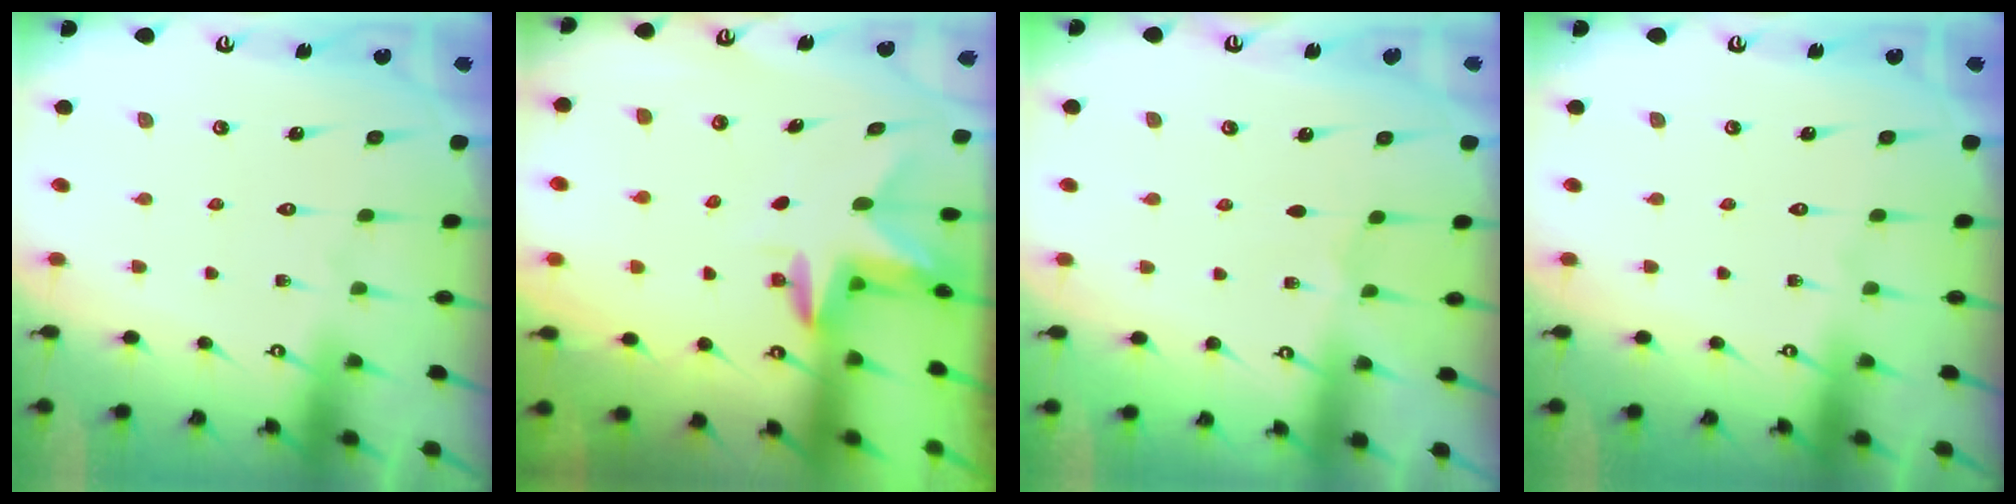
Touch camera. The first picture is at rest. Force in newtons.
{"total": 3.0, "press": 3.0, "slide": 0.2}
{"total": 1.1, "press": 1.0, "slide": 0.2}
{"total": 0.0}